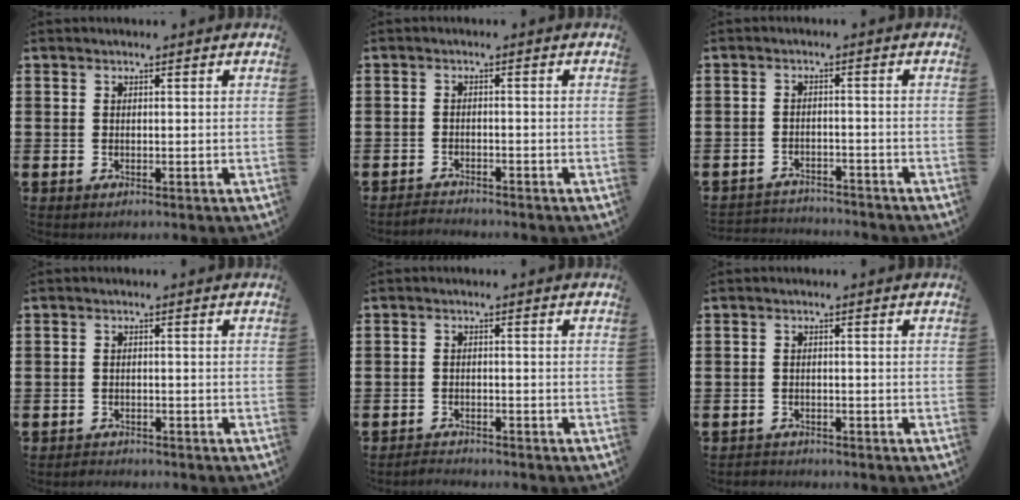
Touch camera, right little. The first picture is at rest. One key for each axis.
{"total": 1.5, "fx": -1.5, "fy": 0.0, "fz": -0.1, "tx": -0.003, "ty": 0.004, "tz": -0.032}
{"total": 2.4, "fx": -2.4, "fy": 0.3, "fz": -0.2, "tx": -0.004, "ty": 0.001, "tz": -0.053}
{"total": 1.1, "fx": -1.1, "fy": 0.1, "fz": -0.2, "tx": -0.001, "ty": 0.003, "tz": -0.024}
{"total": 1.5, "fx": -1.5, "fy": 0.0, "fz": -0.1, "tx": -0.003, "ty": 0.003, "tz": -0.032}
{"total": 1.1, "fx": -1.0, "fy": 0.2, "fz": -0.2, "tx": 0.001, "ty": 0.003, "tz": -0.023}